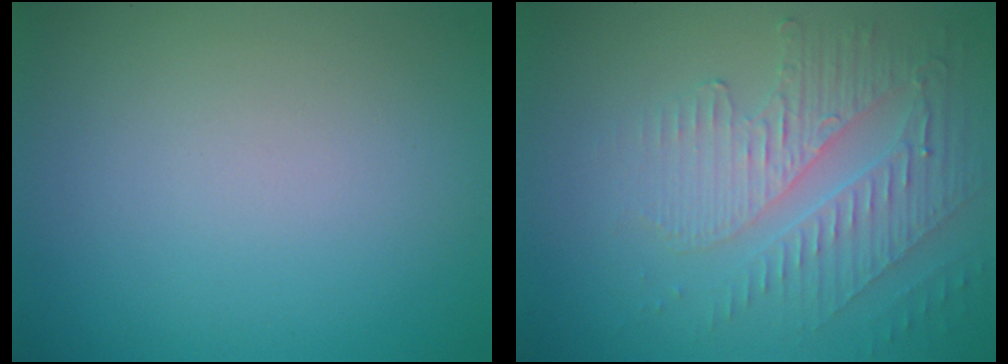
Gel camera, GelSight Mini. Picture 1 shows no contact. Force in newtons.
{"total": 4.0, "press": 3.3, "slide": 2.3}